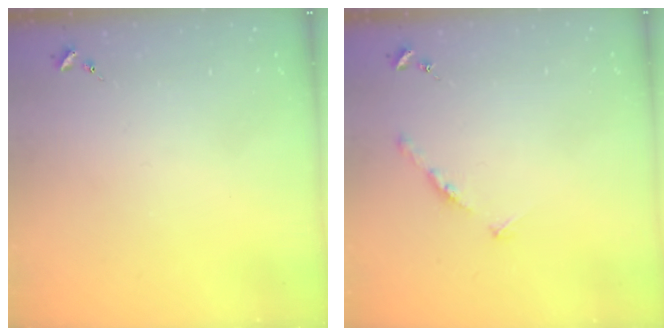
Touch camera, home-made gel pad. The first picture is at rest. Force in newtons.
{"total": 4.8, "press": 4.7, "slide": 0.5}